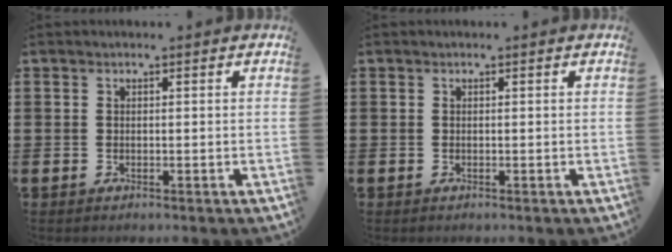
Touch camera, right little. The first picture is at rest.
{"total": 0.0}